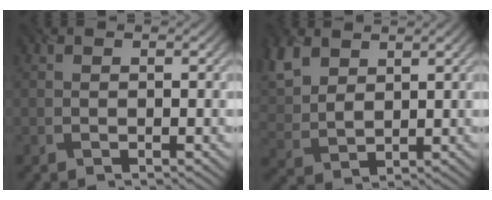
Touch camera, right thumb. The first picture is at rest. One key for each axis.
{"total": 7.3, "fx": 4.3, "fy": 4.2, "fz": 4.1, "tx": -0.137, "ty": 0.017, "tz": 0.089}